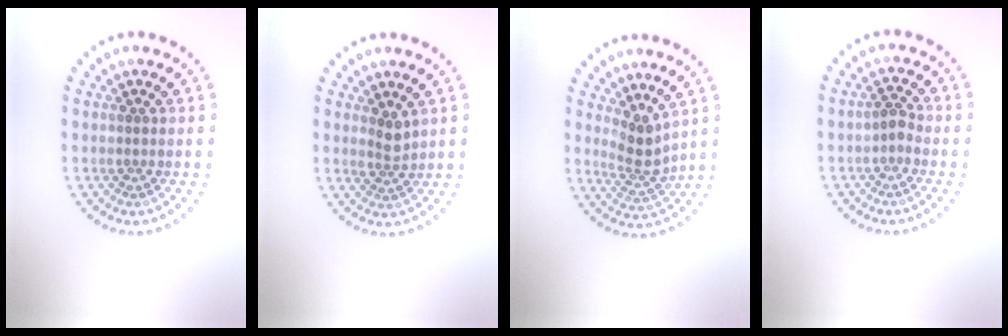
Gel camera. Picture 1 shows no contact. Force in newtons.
{"total": 1.7, "press": 1.2, "slide": 1.1}
{"total": 2.5, "press": 1.8, "slide": 1.8}
{"total": 1.2, "press": 0.9, "slide": 0.8}